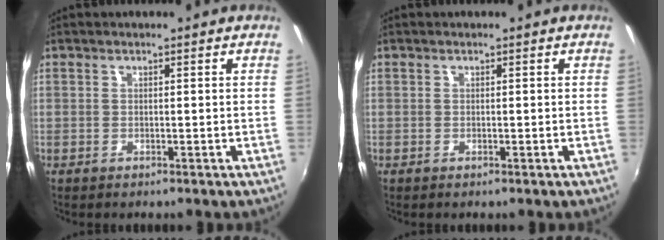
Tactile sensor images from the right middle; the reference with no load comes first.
{"total": 0.0}